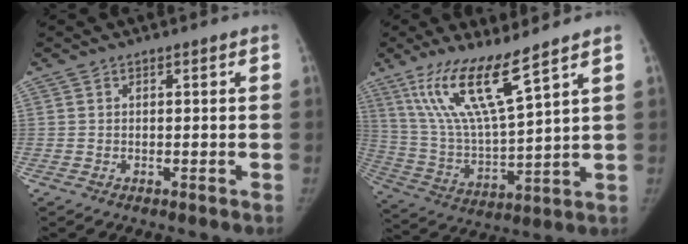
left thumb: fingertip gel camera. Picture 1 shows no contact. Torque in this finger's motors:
{"motor_torque": [0.30, 0.19, 1.76, -1.01, 0.50]}